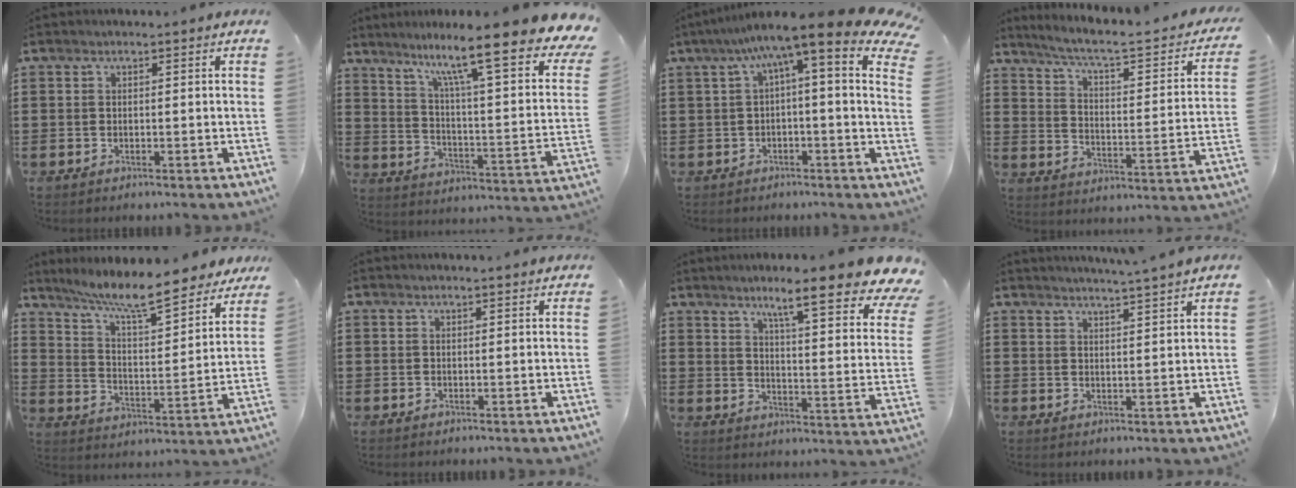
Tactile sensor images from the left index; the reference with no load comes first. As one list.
[{"total": 13.5, "force": [10.2, 0.8, 8.9], "torque": [-0.173, -0.078, 0.160]}, {"total": 7.9, "force": [3.9, 0.4, 6.9], "torque": [-0.138, -0.034, 0.059]}, {"total": 4.5, "force": [3.4, 0.2, 3.0], "torque": [-0.077, -0.032, 0.045]}, {"total": 9.8, "force": [8.4, 0.1, 5.0], "torque": [-0.116, -0.049, 0.140]}, {"total": 0.7, "force": [0.7, -0.1, 0.1], "torque": [-0.004, -0.002, 0.014]}, {"total": 12.0, "force": [8.5, 0.6, 8.4], "torque": [-0.146, -0.058, 0.128]}, {"total": 3.1, "force": [3.0, -0.9, 0.4], "torque": [-0.016, -0.014, 0.054]}]